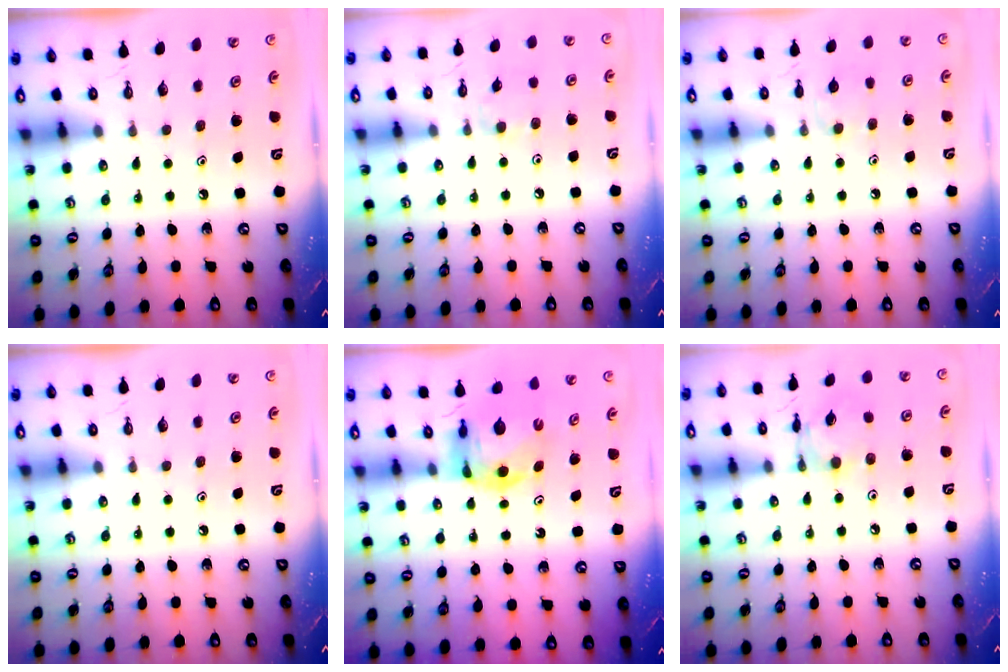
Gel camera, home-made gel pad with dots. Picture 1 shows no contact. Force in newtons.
{"total": 3.9, "press": 3.9, "slide": 0.5}
{"total": 5.4, "press": 5.3, "slide": 1.0}
{"total": 0.0}
{"total": 6.9, "press": 6.9, "slide": 0.6}
{"total": 7.0, "press": 6.9, "slide": 0.3}